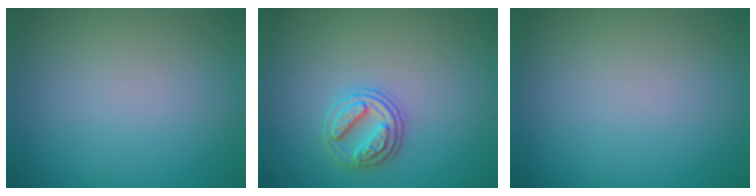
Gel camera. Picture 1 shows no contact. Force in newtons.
{"total": 2.6, "press": 2.6, "slide": 0.5}
{"total": 0.0}